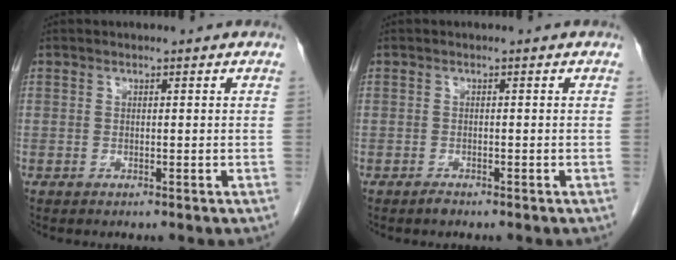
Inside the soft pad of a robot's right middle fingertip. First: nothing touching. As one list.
[{"total": 0.7, "force": [-0.7, 0.2, 0.2], "torque": [-0.006, -0.001, -0.011]}]